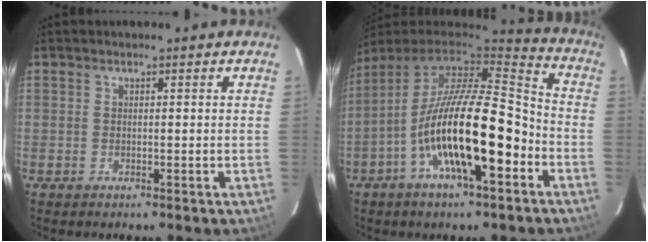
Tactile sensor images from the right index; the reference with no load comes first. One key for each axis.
{"total": 20.6, "fx": -7.8, "fy": 5.7, "fz": 18.2, "tx": -0.310, "ty": -0.017, "tz": -0.142}